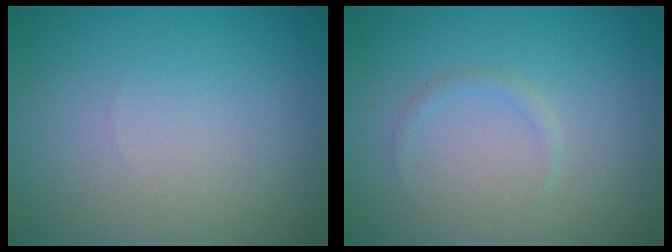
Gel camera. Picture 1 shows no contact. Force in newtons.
{"total": 0.7, "press": 0.7, "slide": 0.1}